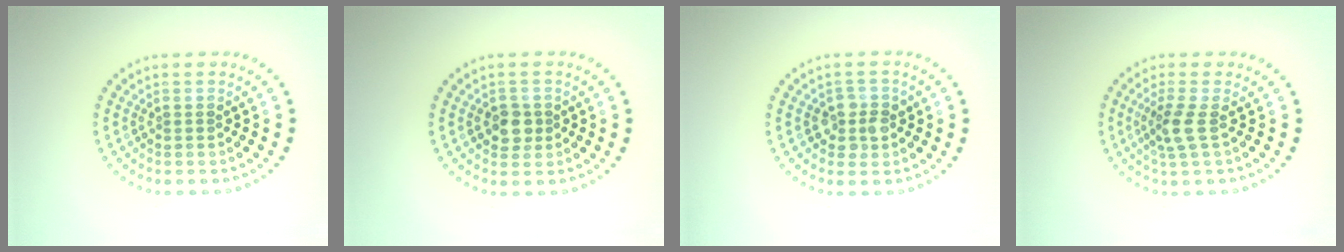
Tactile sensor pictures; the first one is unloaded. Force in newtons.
{"total": 1.9, "press": 1.8, "slide": 0.5}
{"total": 2.3, "press": 2.1, "slide": 0.8}
{"total": 2.2, "press": 1.8, "slide": 1.3}